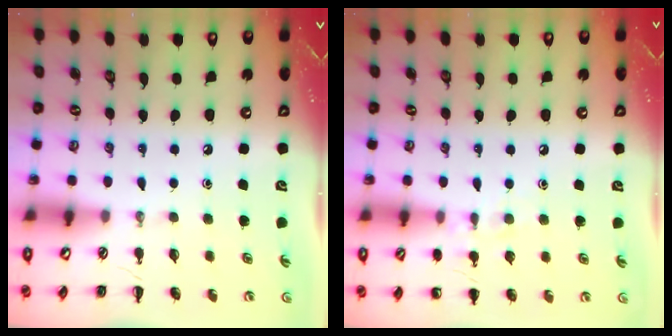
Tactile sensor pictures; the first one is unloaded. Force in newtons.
{"total": 6.8, "press": 6.5, "slide": 2.1}